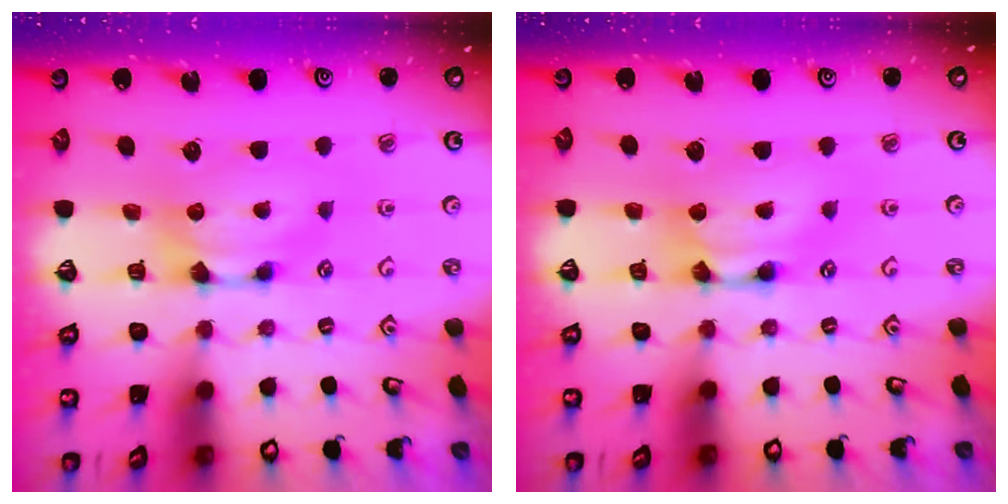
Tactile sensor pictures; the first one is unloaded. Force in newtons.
{"total": 2.0, "press": 2.0, "slide": 0.1}